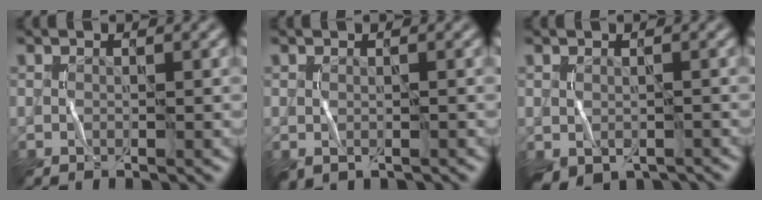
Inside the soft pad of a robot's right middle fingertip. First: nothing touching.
{"total": 1.1, "force": [-0.3, 0.7, 0.8], "torque": [-0.017, -0.008, -0.001]}
{"total": 2.7, "force": [-1.5, 1.6, 1.6], "torque": [-0.031, -0.018, -0.019]}